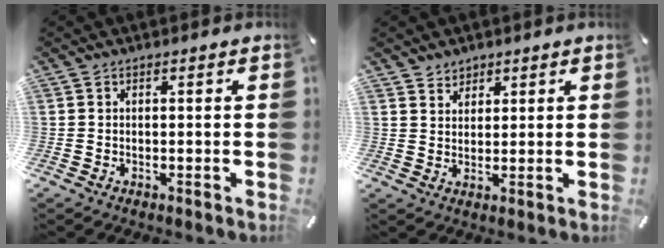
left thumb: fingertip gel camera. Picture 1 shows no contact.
{"total": 3.5, "force": [2.4, 2.5, -0.3], "torque": [0.014, -0.012, 0.043]}